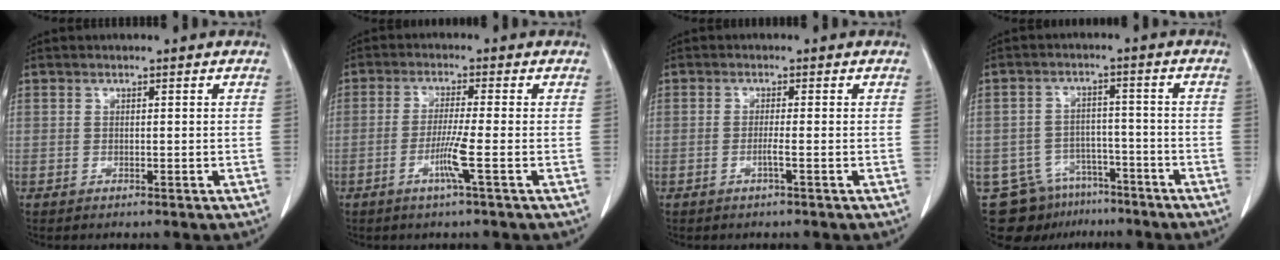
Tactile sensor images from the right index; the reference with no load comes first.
{"total": 4.9, "force": [-1.8, -1.0, 4.4], "torque": [-0.086, -0.011, -0.039]}
{"total": 1.4, "force": [-0.6, -0.4, 1.3], "torque": [-0.022, 0.000, -0.014]}
{"total": 10.0, "force": [-7.2, 6.6, 2.2], "torque": [-0.034, 0.023, -0.108]}